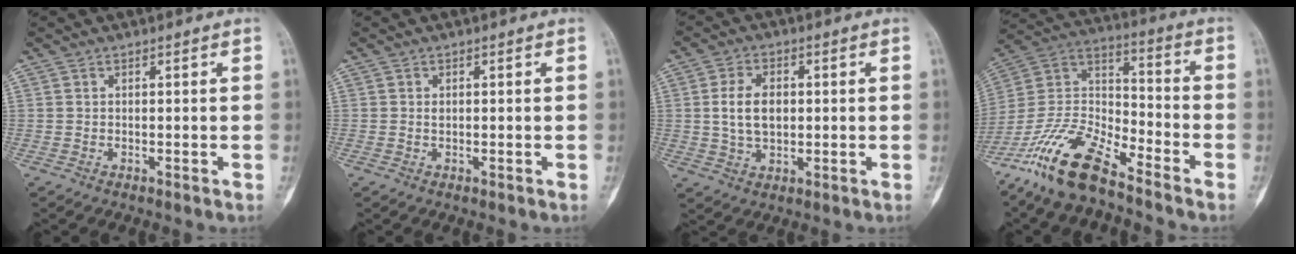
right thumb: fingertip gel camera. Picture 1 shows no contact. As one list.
[{"total": 0.6, "force": [0.2, 0.4, 0.4], "torque": [-0.002, 0.001, 0.004]}, {"total": 7.5, "force": [0.7, 4.8, 5.7], "torque": [-0.095, 0.002, 0.015]}, {"total": 16.6, "force": [-12.4, 5.2, 9.7], "torque": [-0.184, 0.069, -0.239]}]